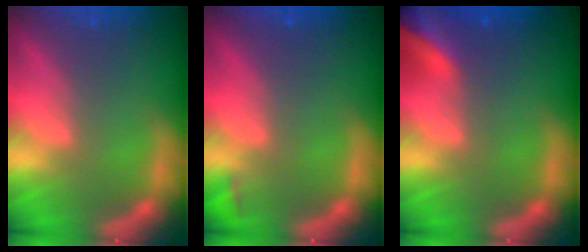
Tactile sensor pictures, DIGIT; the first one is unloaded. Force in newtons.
{"total": 0.9}
{"total": 9.0}